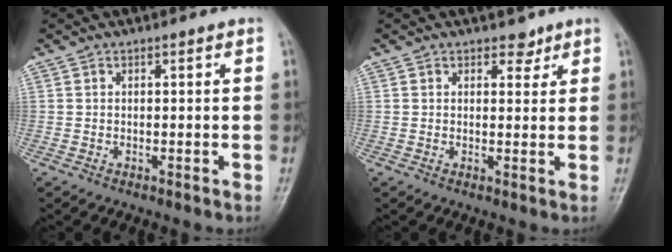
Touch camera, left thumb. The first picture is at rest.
{"total": 2.5, "force": [1.8, 1.4, 0.8], "torque": [0.007, -0.010, 0.023]}